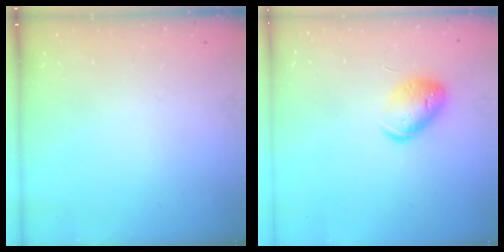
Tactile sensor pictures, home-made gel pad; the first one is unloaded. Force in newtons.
{"total": 12.4, "press": 12.3, "slide": 1.1}